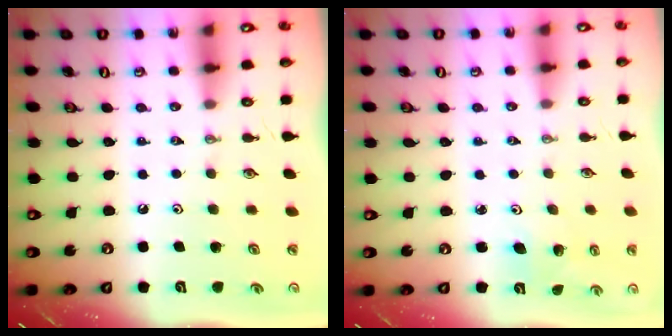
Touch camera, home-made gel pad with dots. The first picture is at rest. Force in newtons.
{"total": 3.5, "press": 3.2, "slide": 1.4}